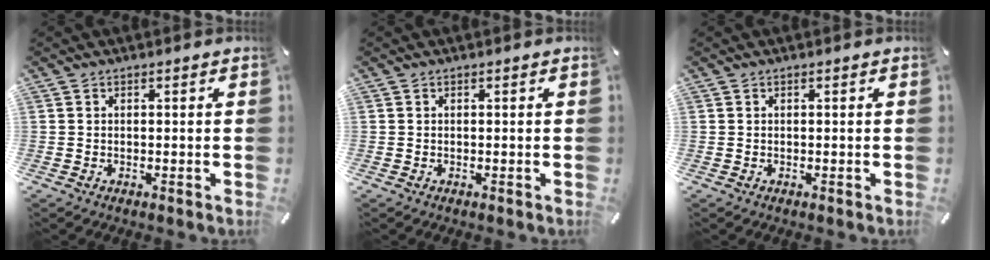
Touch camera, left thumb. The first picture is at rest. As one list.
[{"total": 0.0}, {"total": 0.0}]